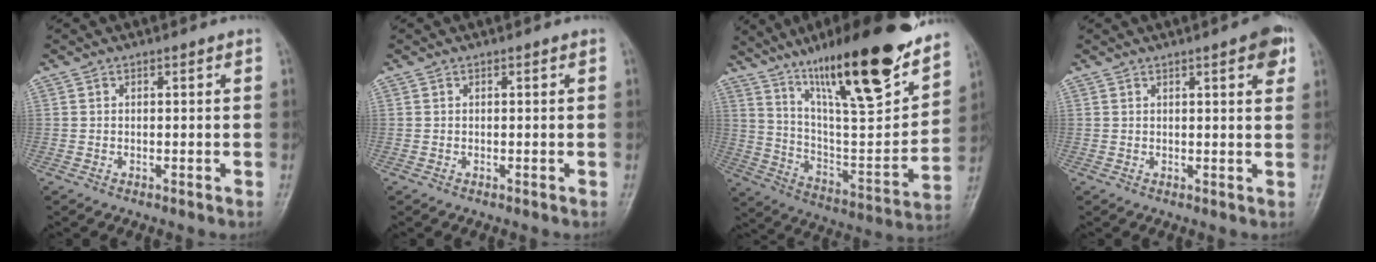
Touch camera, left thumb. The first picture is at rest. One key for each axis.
{"total": 0.0}
{"total": 28.3, "fx": 18.8, "fy": 6.1, "fz": 20.2, "tx": -0.293, "ty": -0.069, "tz": 0.314}
{"total": 4.9, "fx": 2.5, "fy": 1.2, "fz": 4.1, "tx": -0.042, "ty": -0.006, "tz": 0.025}